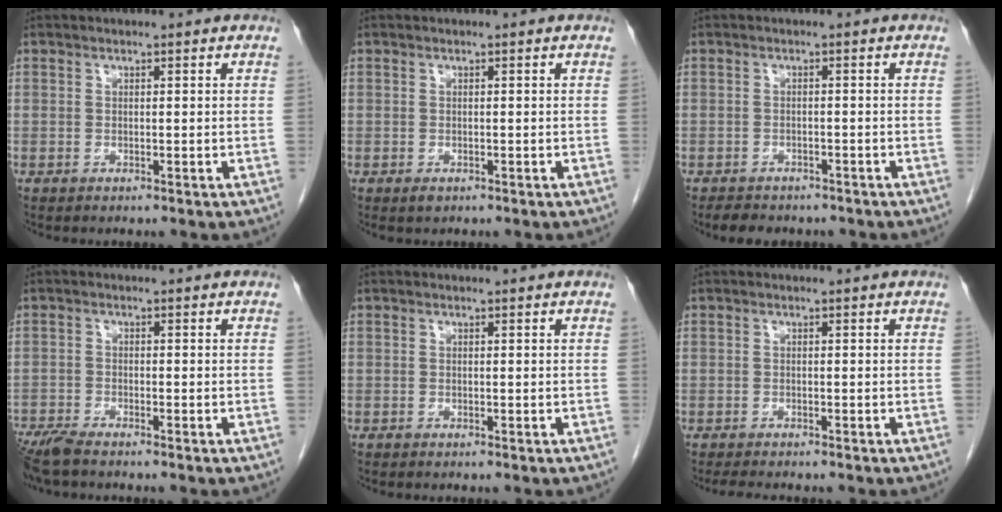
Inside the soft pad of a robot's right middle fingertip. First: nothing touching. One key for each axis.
{"total": 0.9, "fx": -0.5, "fy": 0.5, "fz": 0.5, "tx": -0.009, "ty": 0.000, "tz": -0.003}
{"total": 5.6, "fx": -4.6, "fy": 2.5, "fz": 1.8, "tx": -0.029, "ty": -0.002, "tz": -0.057}
{"total": 4.7, "fx": -4.1, "fy": 0.4, "fz": 2.3, "tx": -0.046, "ty": -0.016, "tz": -0.078}
{"total": 0.0}
{"total": 3.3, "fx": -2.9, "fy": 0.6, "fz": 1.5, "tx": -0.023, "ty": -0.008, "tz": -0.042}